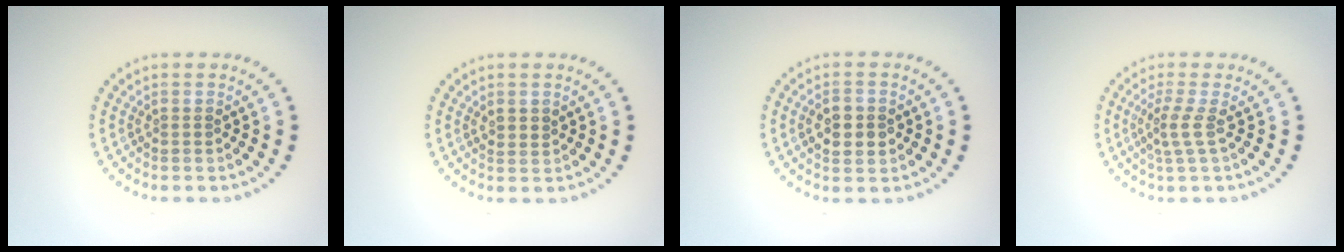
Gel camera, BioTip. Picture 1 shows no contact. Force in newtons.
{"total": 1.2, "press": 1.0, "slide": 0.6}
{"total": 2.9, "press": 2.9, "slide": 0.1}
{"total": 2.0, "press": 1.3, "slide": 1.5}